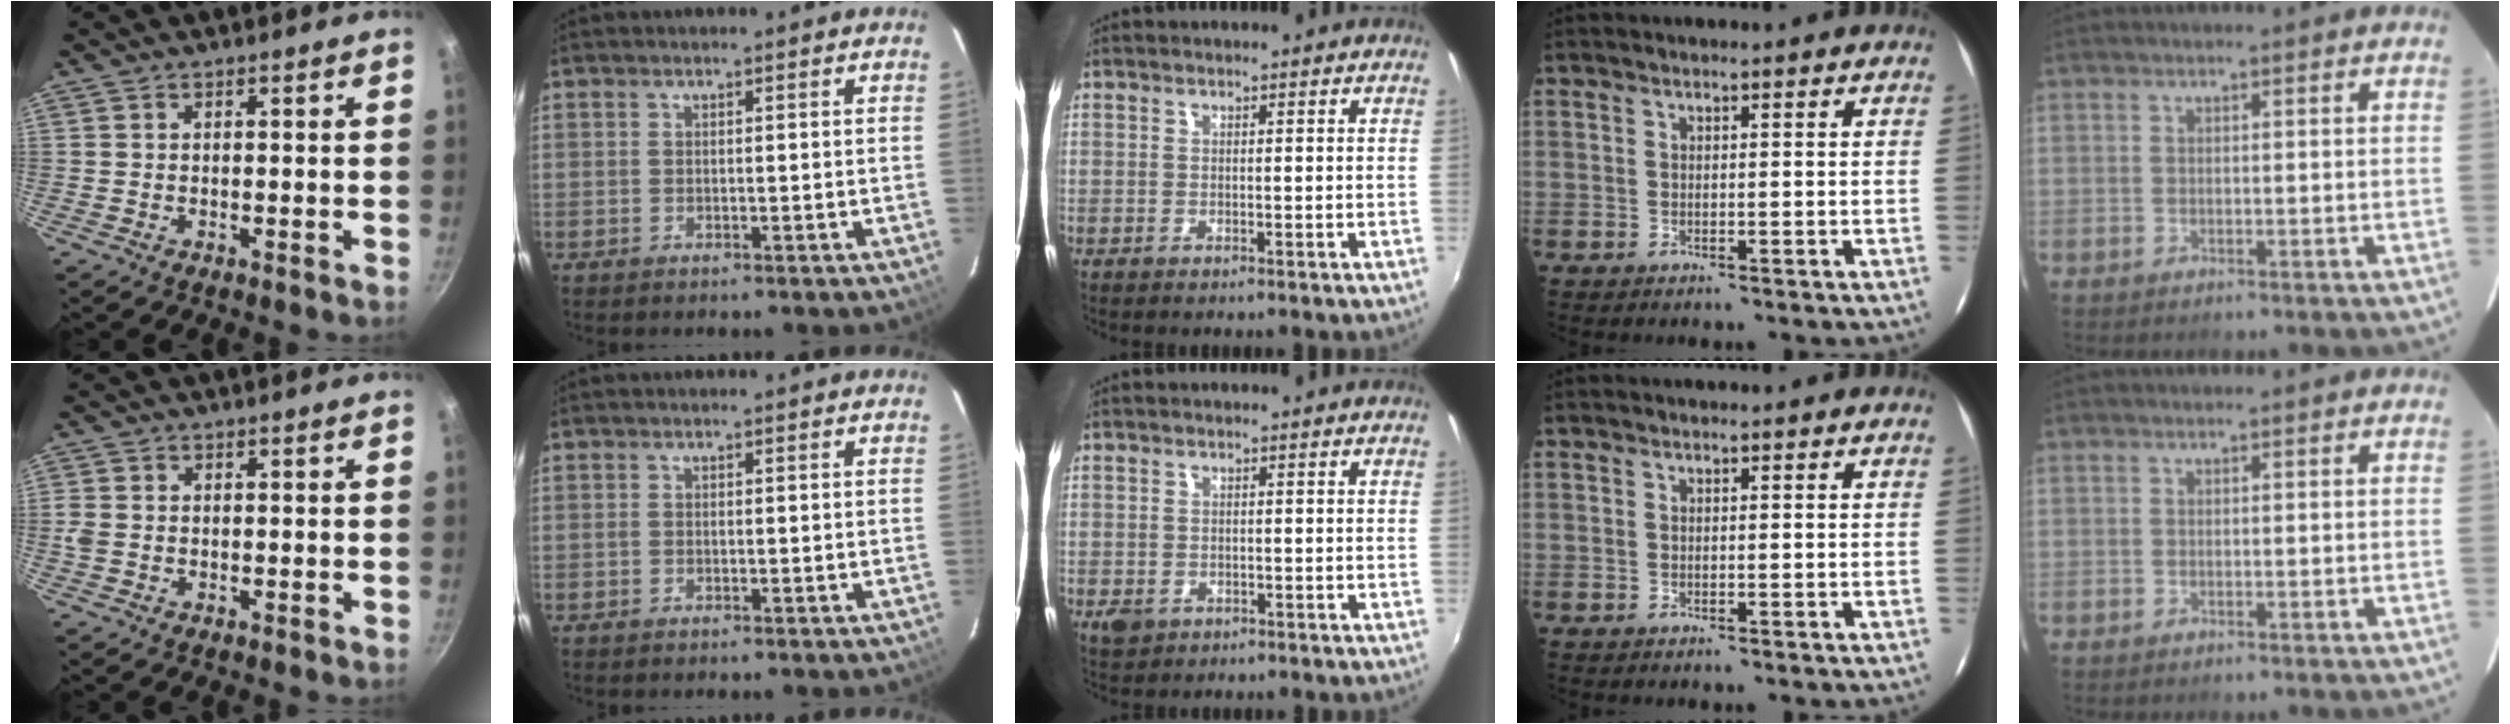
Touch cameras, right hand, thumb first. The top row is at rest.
{"thumb": {"total": 1.8, "force": [-0.4, 1.5, 1.0], "torque": [-0.022, 0.001, -0.009]}, "middle": {"total": 3.1, "force": [-1.3, 2.4, 1.5], "torque": [-0.028, -0.005, -0.018]}}